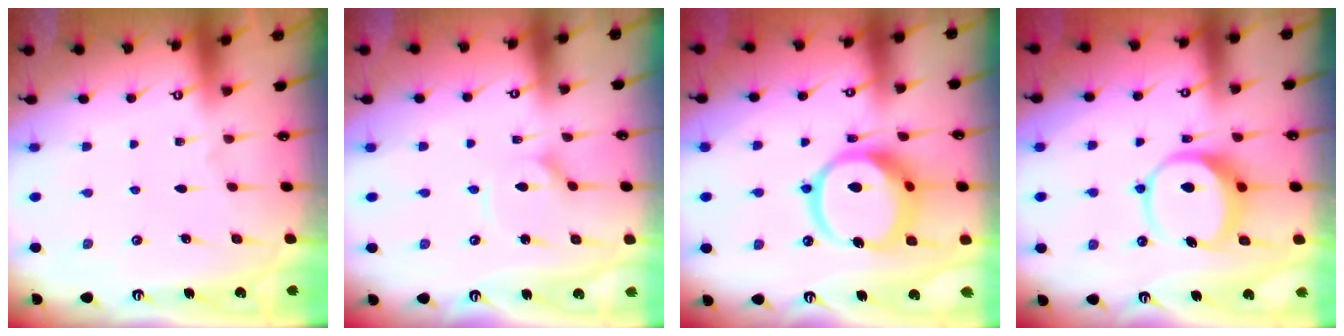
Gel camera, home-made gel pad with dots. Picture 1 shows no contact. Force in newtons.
{"total": 2.7, "press": 2.6, "slide": 0.4}
{"total": 15.6, "press": 15.5, "slide": 2.1}
{"total": 9.2, "press": 9.0, "slide": 1.6}